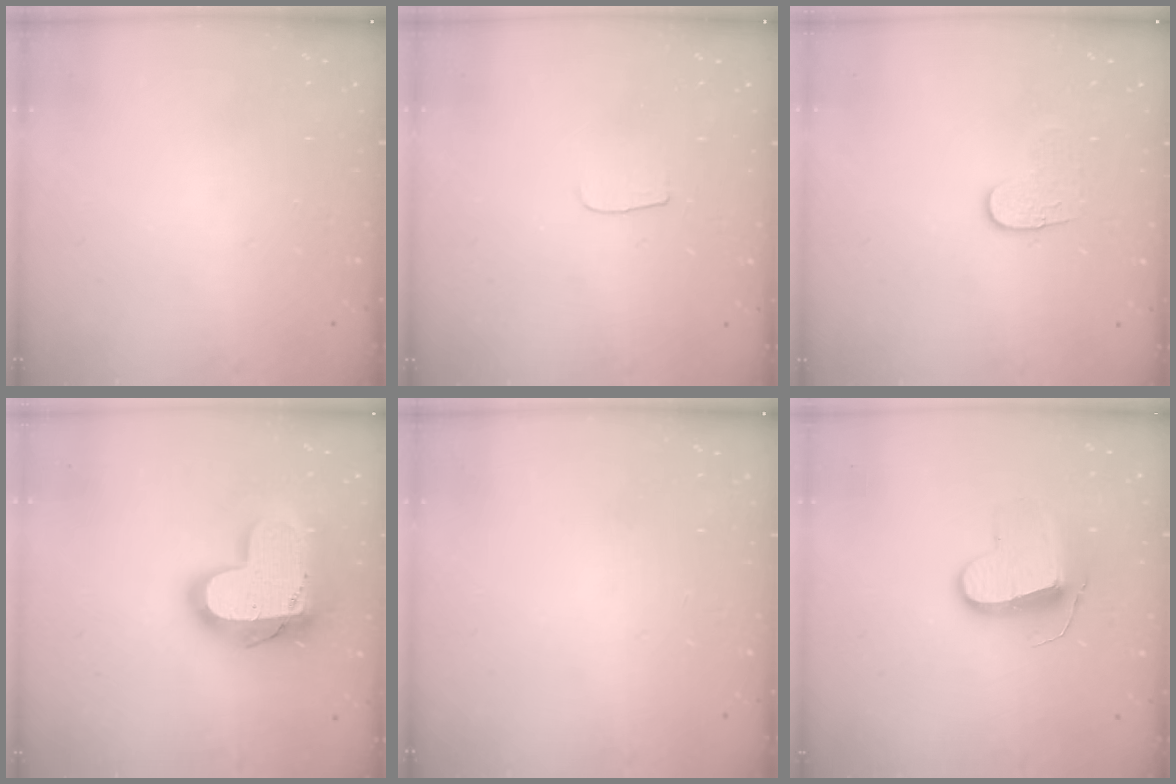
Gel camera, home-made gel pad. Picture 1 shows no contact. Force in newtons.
{"total": 3.0, "press": 3.0, "slide": 0.4}
{"total": 5.8, "press": 5.8, "slide": 0.6}
{"total": 20.0, "press": 20.0, "slide": 1.6}
{"total": 0.0}
{"total": 10.6, "press": 10.6, "slide": 0.9}